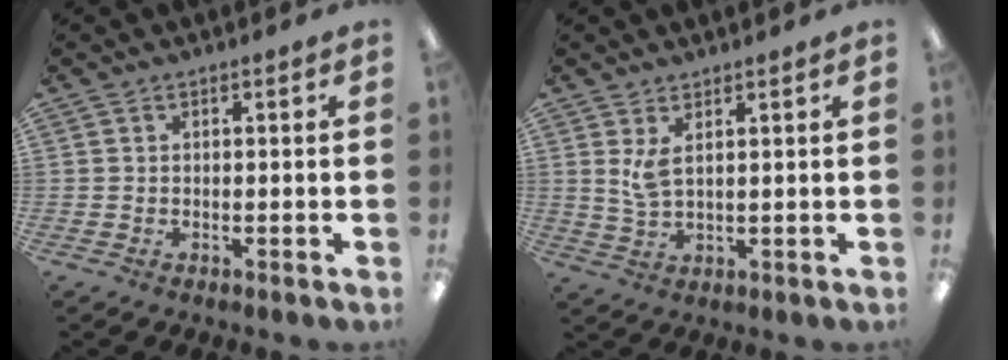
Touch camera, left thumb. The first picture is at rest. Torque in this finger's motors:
{"motor_torque": [-0.30, -0.03, -0.15, 0.12, 0.08]}